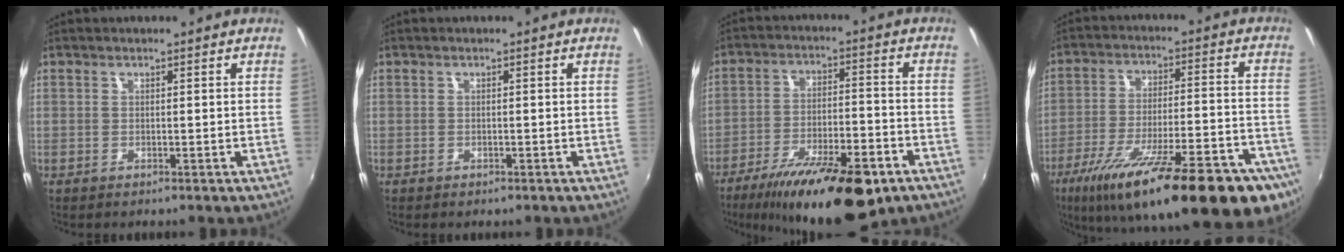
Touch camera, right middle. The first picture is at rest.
{"total": 0.9, "force": [-0.6, 0.6, 0.3], "torque": [-0.007, -0.005, -0.010]}
{"total": 21.0, "force": [-14.0, 6.5, 14.3], "torque": [-0.246, -0.036, -0.209]}
{"total": 29.9, "force": [-19.7, 7.1, 21.4], "torque": [-0.333, -0.063, -0.278]}